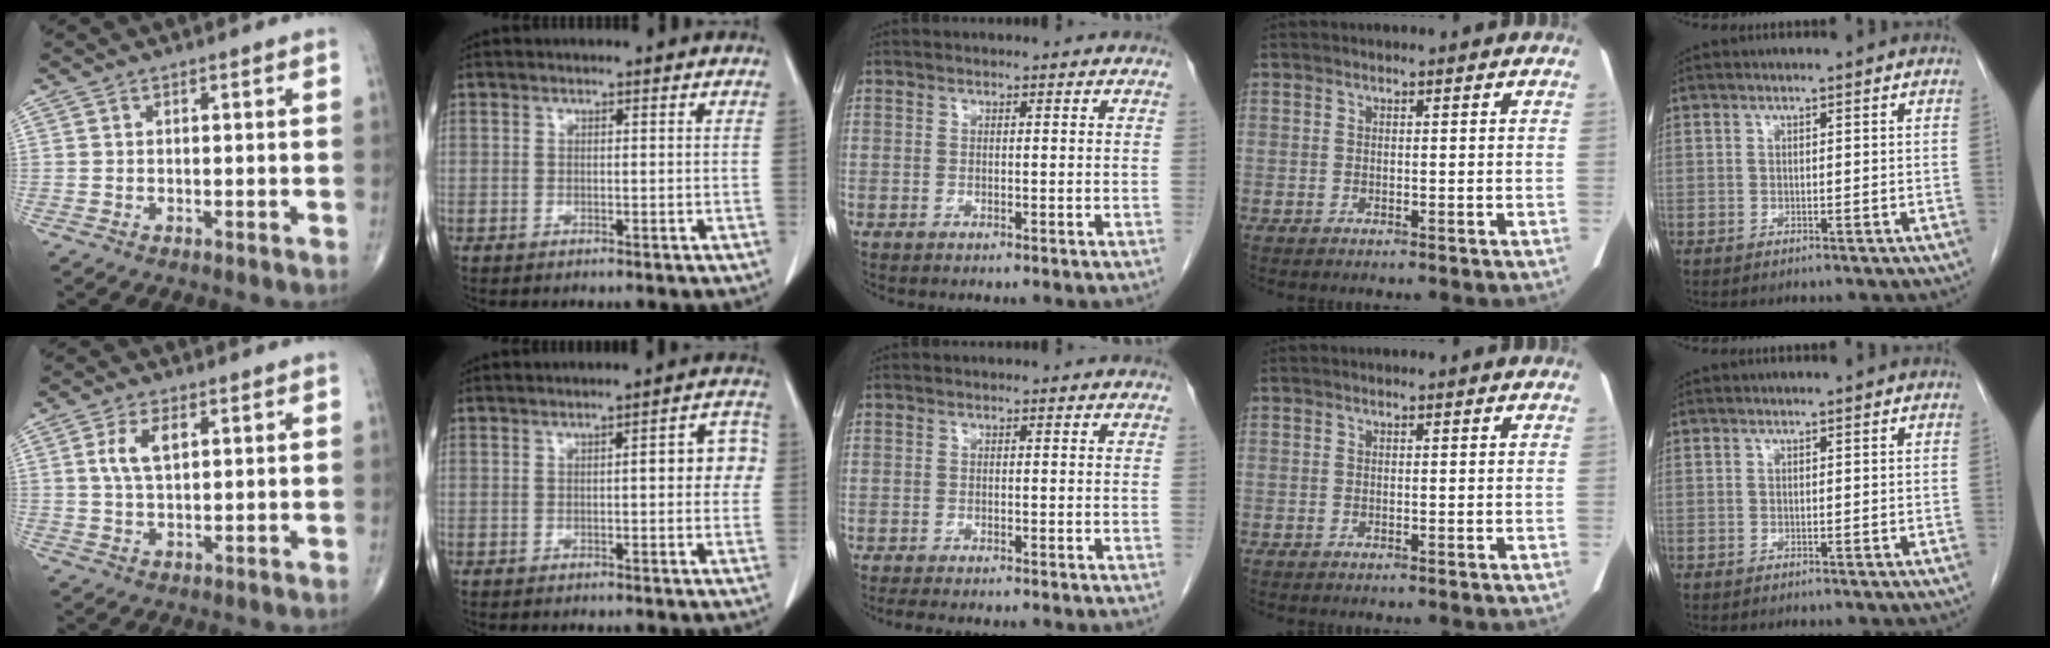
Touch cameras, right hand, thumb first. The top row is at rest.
{"thumb": {"total": 5.6, "force": [1.7, 2.7, 4.5], "torque": [-0.092, 0.002, 0.034]}, "index": {"total": 5.5, "force": [0.2, 1.6, 5.3], "torque": [-0.059, 0.020, -0.002]}, "middle": {"total": 4.5, "force": [-3.8, 0.9, 2.2], "torque": [-0.027, -0.008, -0.050]}}